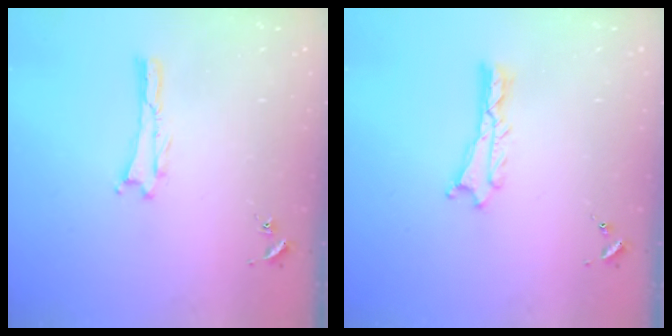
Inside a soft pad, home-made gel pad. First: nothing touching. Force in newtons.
{"total": 0.7, "press": 0.6, "slide": 0.2}